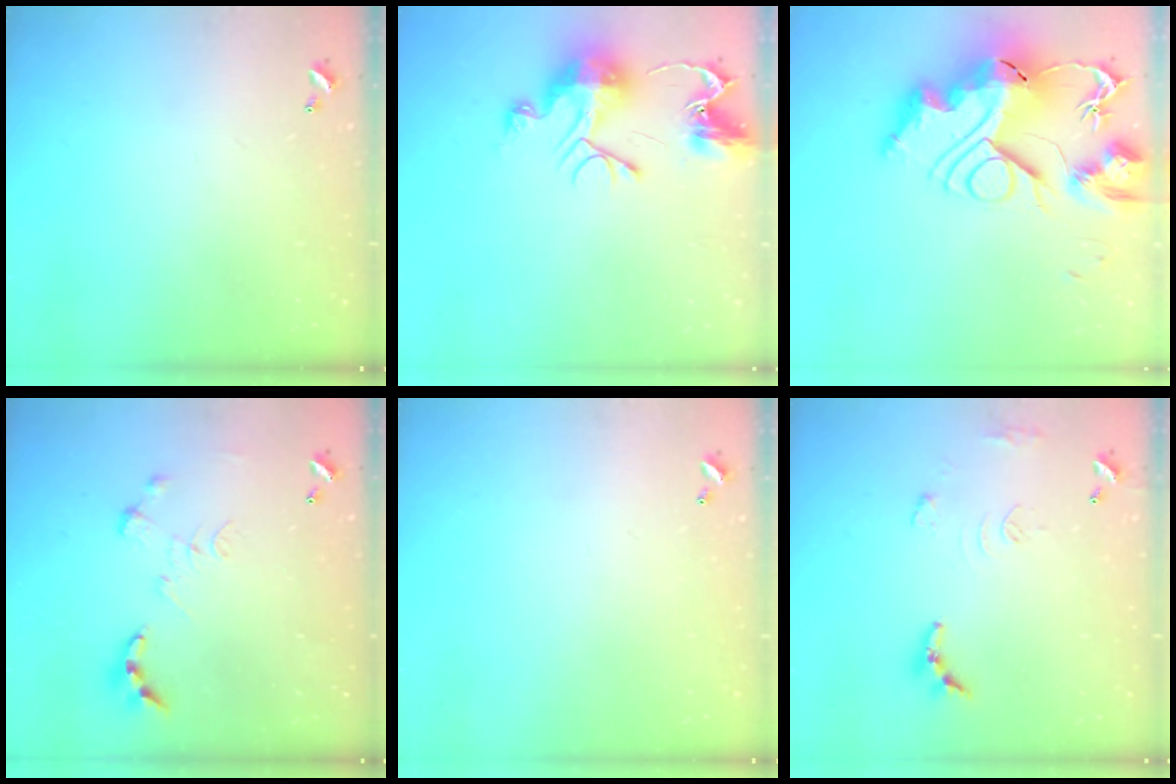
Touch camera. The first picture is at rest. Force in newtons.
{"total": 12.0, "press": 12.0, "slide": 1.1}
{"total": 0.7, "press": 0.7, "slide": 0.0}
{"total": 0.0}
{"total": 0.0}
{"total": 10.1, "press": 10.0, "slide": 0.8}